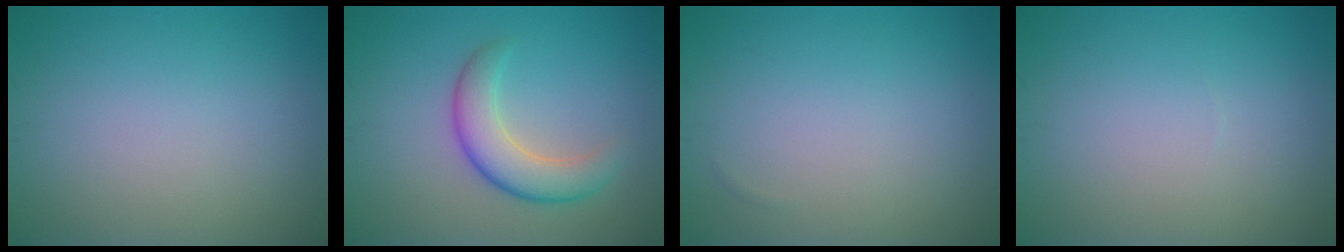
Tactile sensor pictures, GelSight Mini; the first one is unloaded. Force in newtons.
{"total": 4.4, "press": 4.3, "slide": 0.3}
{"total": 0.0}
{"total": 0.0}